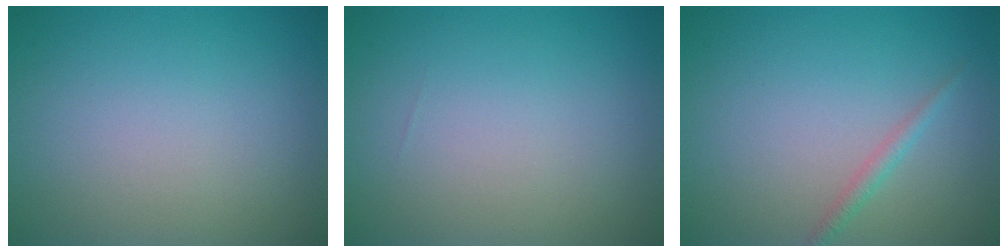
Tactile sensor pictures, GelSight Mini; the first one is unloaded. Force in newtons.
{"total": 0.0}
{"total": 1.2, "press": 1.2, "slide": 0.0}